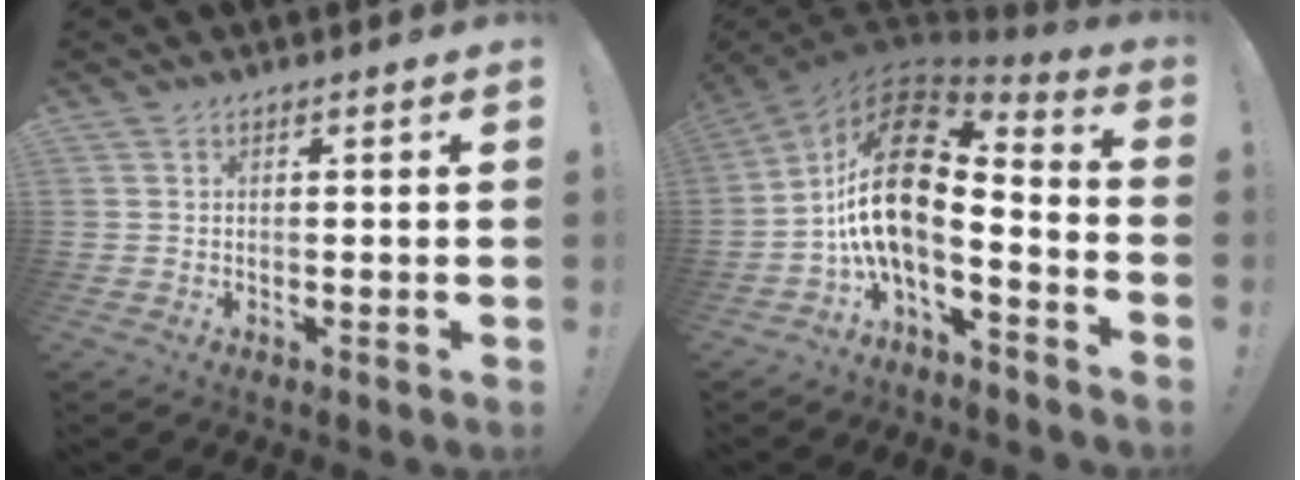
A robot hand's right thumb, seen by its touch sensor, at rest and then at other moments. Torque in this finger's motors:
{"motor_torque": [2.89, 2.11, 1.70, -1.07, 0.73]}